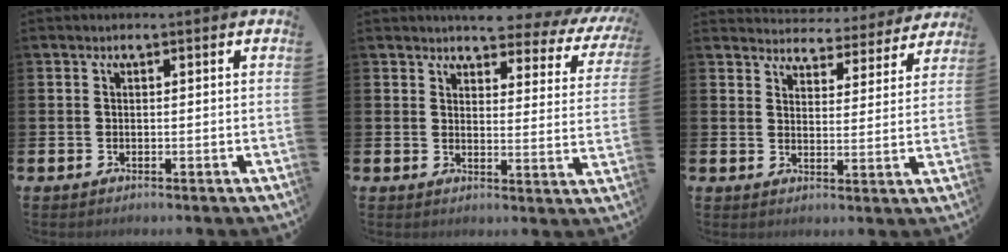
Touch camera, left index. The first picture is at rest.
{"total": 4.7, "force": [4.4, 1.2, 1.2], "torque": [-0.032, -0.038, 0.072]}
{"total": 4.5, "force": [4.4, 1.1, 0.1], "torque": [-0.010, -0.042, 0.072]}